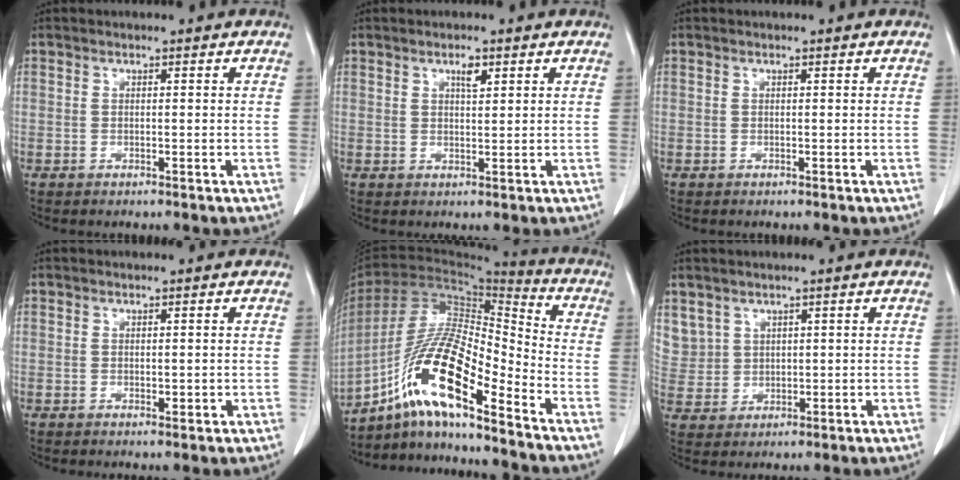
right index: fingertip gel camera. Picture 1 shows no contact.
{"total": 2.1, "force": [1.2, 0.6, 1.6], "torque": [-0.028, -0.002, 0.020]}
{"total": 0.0}
{"total": 1.2, "force": [0.0, 0.7, 0.9], "torque": [-0.010, -0.001, 0.004]}
{"total": 16.6, "force": [-10.0, 2.3, 13.0], "torque": [-0.252, 0.005, -0.182]}
{"total": 6.4, "force": [3.5, 5.3, 0.6], "torque": [-0.025, 0.014, 0.088]}